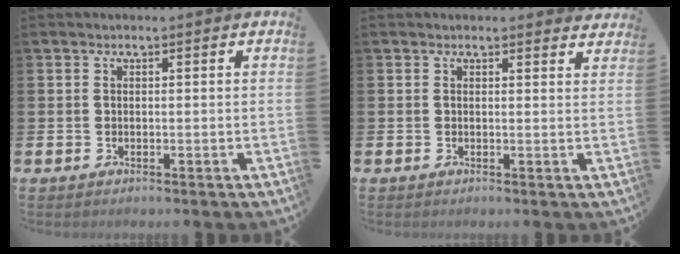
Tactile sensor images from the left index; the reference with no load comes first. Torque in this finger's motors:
{"motor_torque": [0.76, -1.40, 0.21, 0.13]}